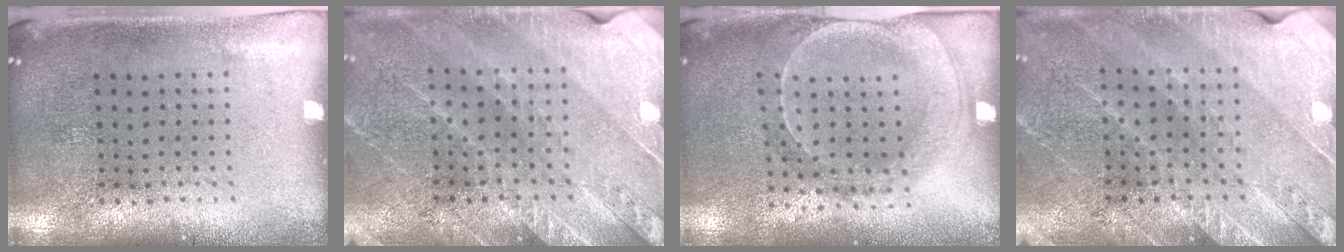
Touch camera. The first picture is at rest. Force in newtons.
{"total": 3.1, "press": 2.9, "slide": 1.1}
{"total": 1.8, "press": 1.8, "slide": 0.5}
{"total": 3.1, "press": 2.9, "slide": 1.1}